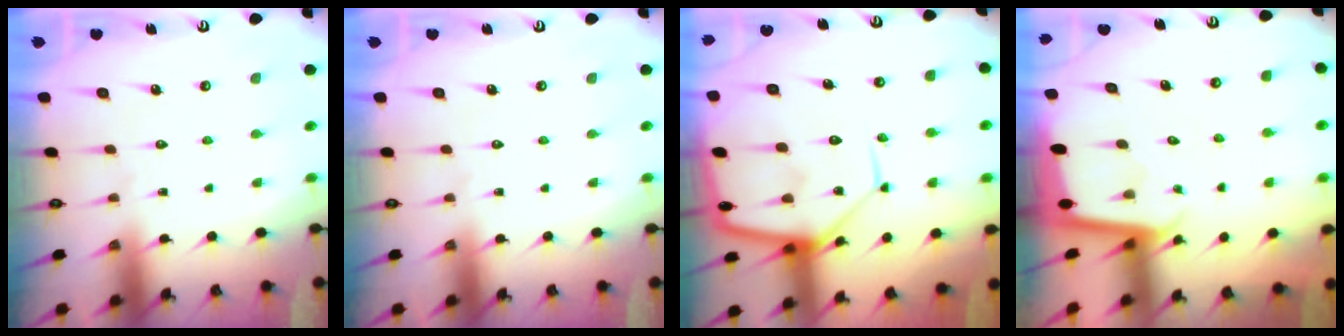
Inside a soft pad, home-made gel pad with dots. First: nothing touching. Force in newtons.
{"total": 0.0}
{"total": 15.6, "press": 15.5, "slide": 1.5}
{"total": 1.9, "press": 1.9, "slide": 0.1}